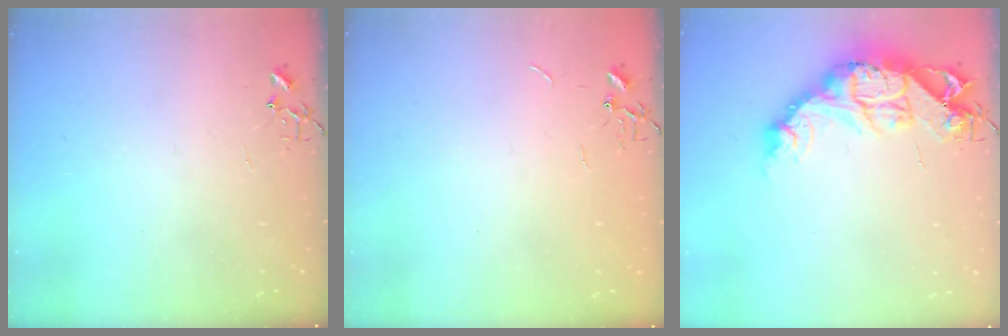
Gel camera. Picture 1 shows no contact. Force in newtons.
{"total": 0.7, "press": 0.7, "slide": 0.1}
{"total": 16.7, "press": 16.6, "slide": 1.4}